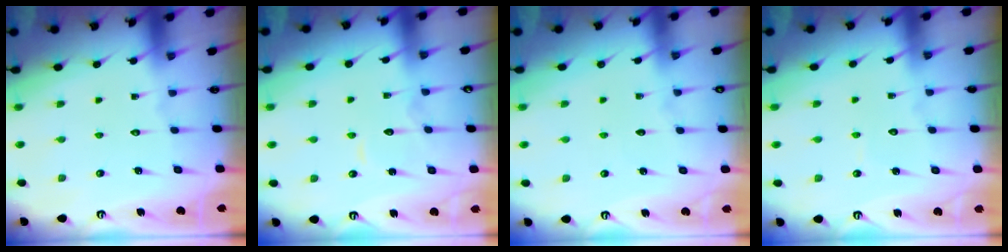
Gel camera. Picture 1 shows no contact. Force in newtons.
{"total": 8.4, "press": 8.4, "slide": 0.5}
{"total": 2.8, "press": 2.8, "slide": 0.4}
{"total": 2.7, "press": 2.6, "slide": 0.3}